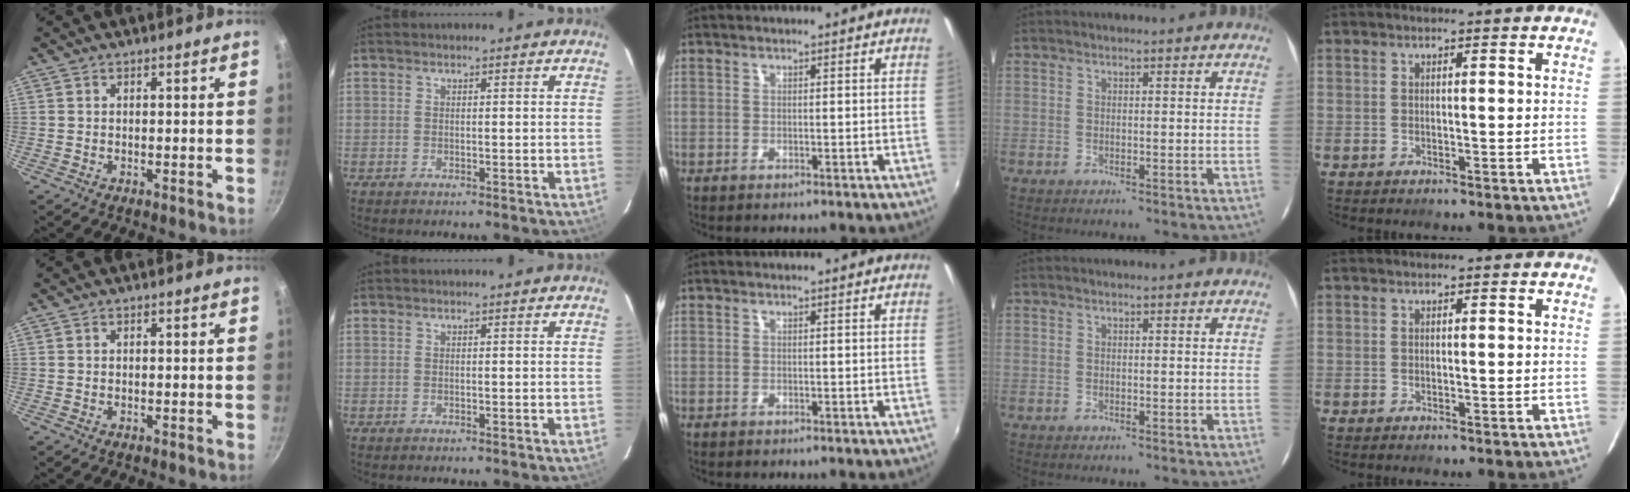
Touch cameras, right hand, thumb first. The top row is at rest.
{}